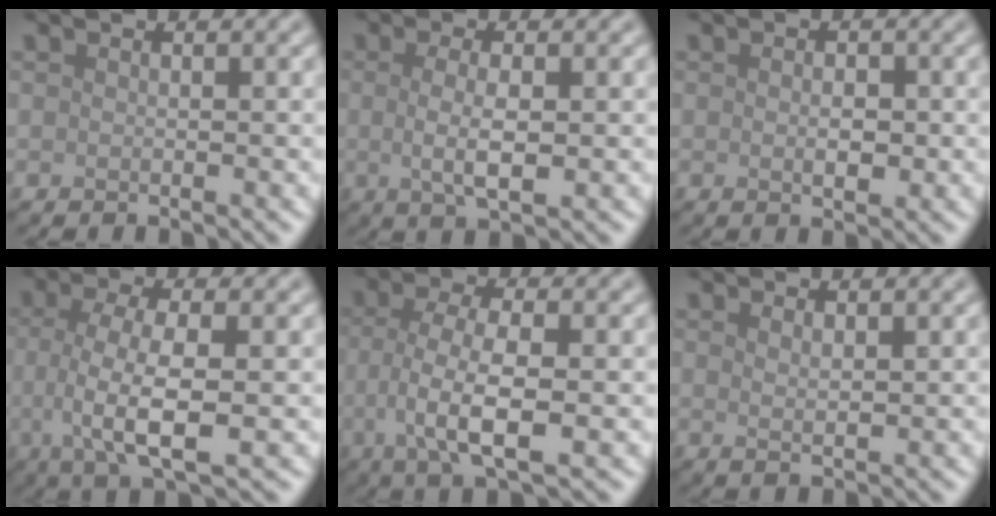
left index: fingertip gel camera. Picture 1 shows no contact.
{"total": 3.4, "force": [-0.1, 0.9, 3.3], "torque": [-0.065, -0.004, 0.001]}
{"total": 1.7, "force": [-0.1, 0.9, 1.5], "torque": [-0.024, -0.001, 0.000]}
{"total": 6.1, "force": [-0.6, 1.9, 5.8], "torque": [-0.109, -0.007, -0.009]}
{"total": 5.6, "force": [-0.9, 1.8, 5.2], "torque": [-0.103, -0.002, -0.016]}
{"total": 1.2, "force": [0.7, 0.3, 1.0], "torque": [-0.017, -0.003, 0.014]}